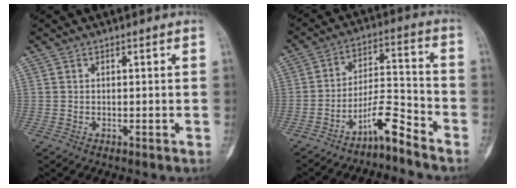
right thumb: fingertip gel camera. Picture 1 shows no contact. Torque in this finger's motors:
{"motor_torque": [0.12, 0.09, 0.03, -0.19, 0.04]}